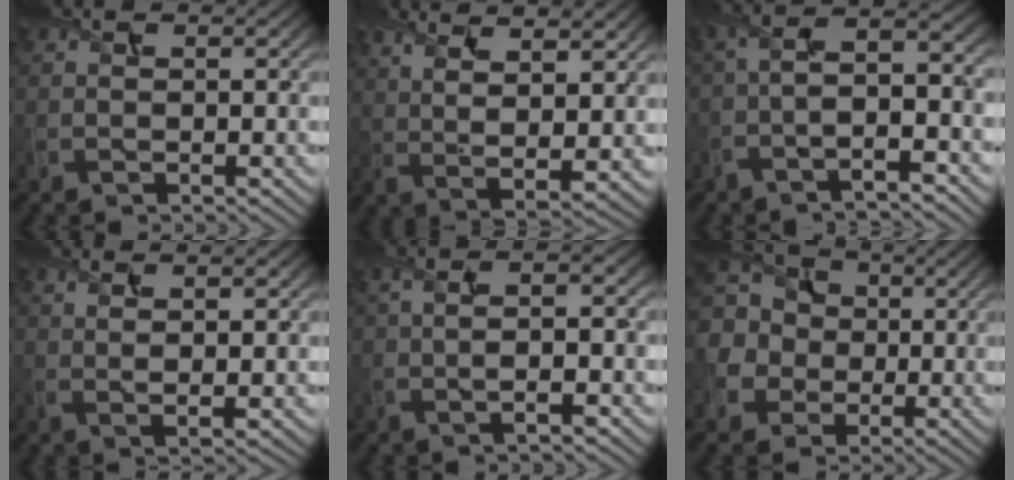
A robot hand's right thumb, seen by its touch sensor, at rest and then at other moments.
{"total": 9.0, "force": [4.9, 2.5, 7.2], "torque": [-0.139, 0.010, 0.077]}
{"total": 8.3, "force": [-2.9, 2.5, 7.4], "torque": [-0.138, 0.015, -0.062]}
{"total": 2.9, "force": [0.7, 0.5, 2.8], "torque": [-0.053, 0.002, 0.016]}
{"total": 4.4, "force": [-0.8, 1.2, 4.1], "torque": [-0.077, 0.001, -0.013]}
{"total": 10.9, "force": [0.8, 9.6, 5.0], "torque": [-0.168, 0.013, -0.019]}